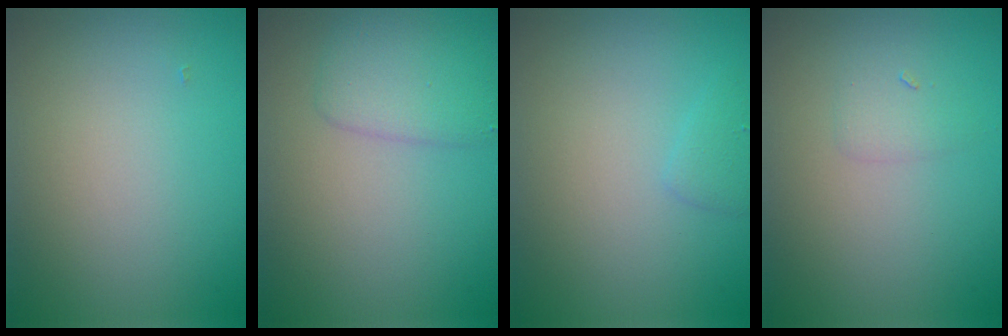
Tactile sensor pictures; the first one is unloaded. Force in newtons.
{"total": 2.8, "press": 2.8, "slide": 0.1}
{"total": 1.1, "press": 1.1, "slide": 0.0}
{"total": 1.2, "press": 1.2, "slide": 0.1}